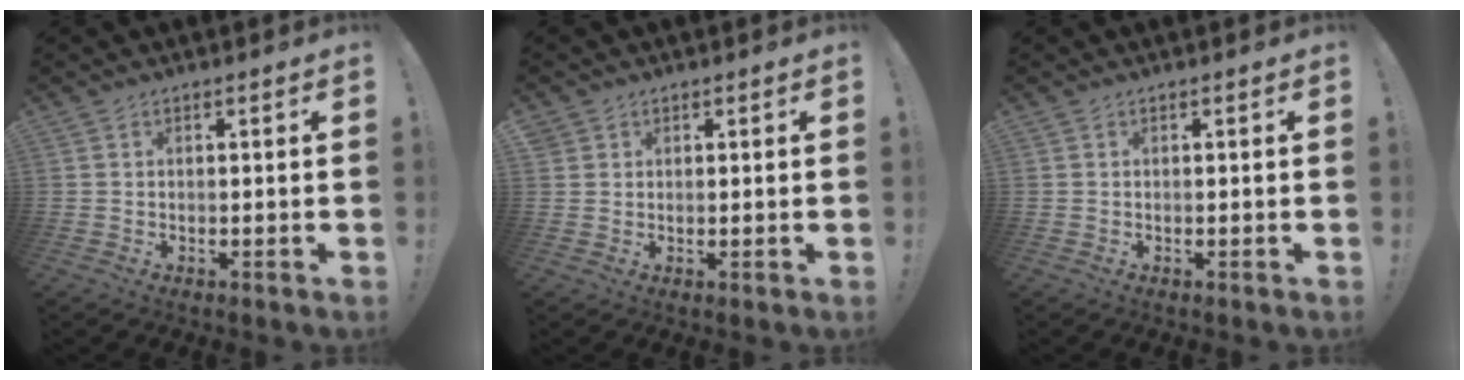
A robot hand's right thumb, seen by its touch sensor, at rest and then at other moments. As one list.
[{"total": 1.7, "force": [1.2, 1.2, 0.1], "torque": [-0.003, -0.003, 0.022]}, {"total": 0.0}]